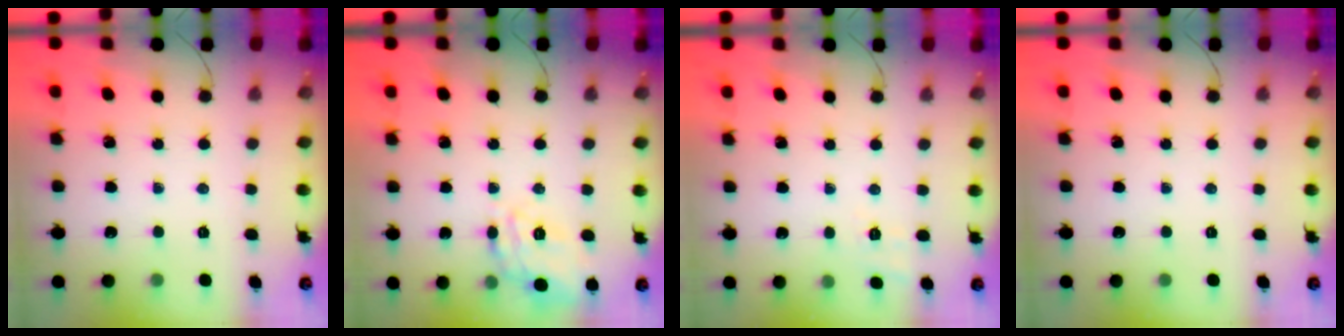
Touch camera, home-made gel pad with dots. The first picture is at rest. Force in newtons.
{"total": 15.4, "press": 15.4, "slide": 0.5}
{"total": 2.3, "press": 0.9, "slide": 2.1}
{"total": 0.0}